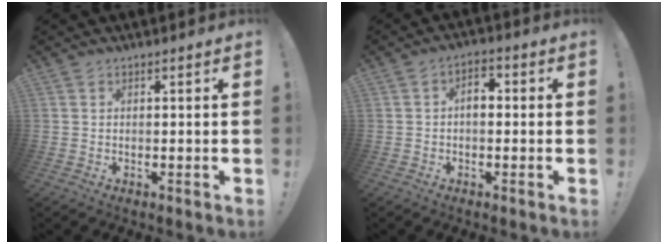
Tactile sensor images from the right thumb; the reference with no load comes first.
{"total": 4.3, "force": [-0.3, 2.7, 3.4], "torque": [-0.052, 0.009, -0.009]}